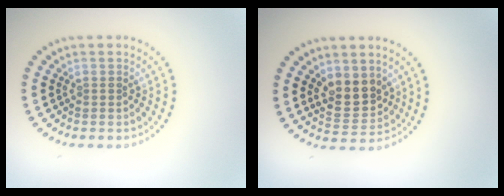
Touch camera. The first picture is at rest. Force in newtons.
{"total": 3.4, "press": 3.2, "slide": 1.1}